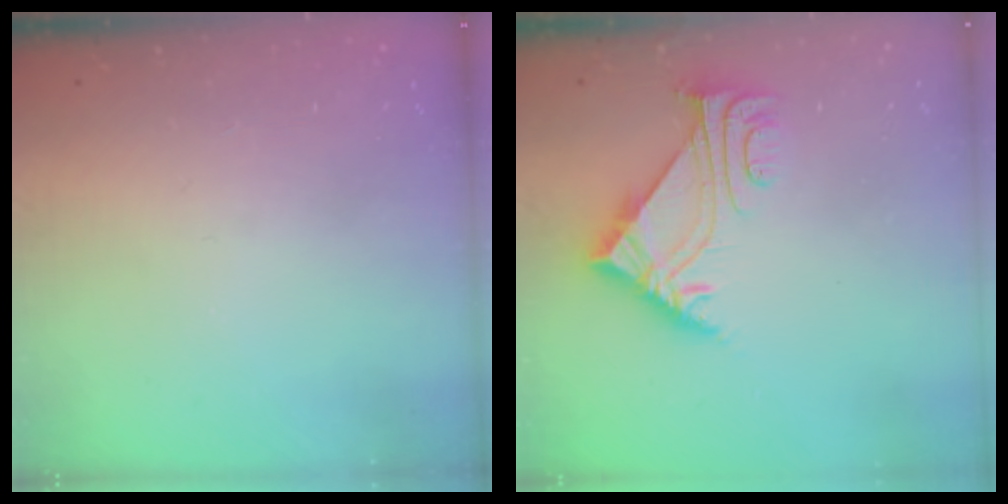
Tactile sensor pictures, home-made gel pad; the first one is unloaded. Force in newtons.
{"total": 6.5, "press": 6.5, "slide": 0.2}